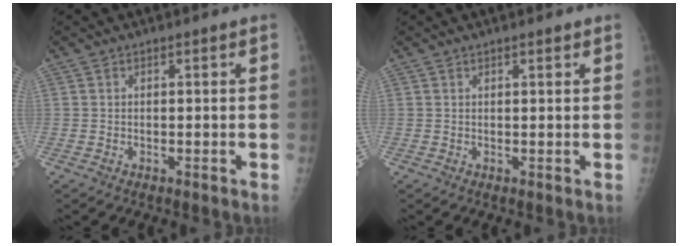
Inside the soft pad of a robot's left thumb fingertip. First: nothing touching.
{"total": 1.0, "force": [0.7, 0.2, 0.7], "torque": [-0.010, -0.004, 0.012]}